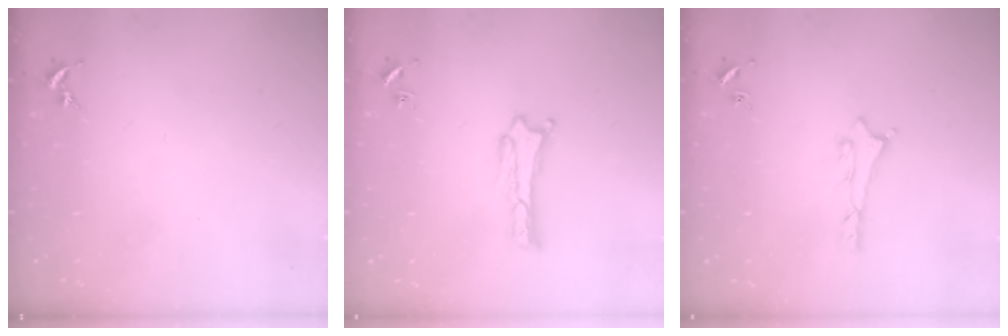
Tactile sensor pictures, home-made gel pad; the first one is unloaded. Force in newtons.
{"total": 0.9, "press": 0.9, "slide": 0.0}
{"total": 0.8, "press": 0.8, "slide": 0.2}